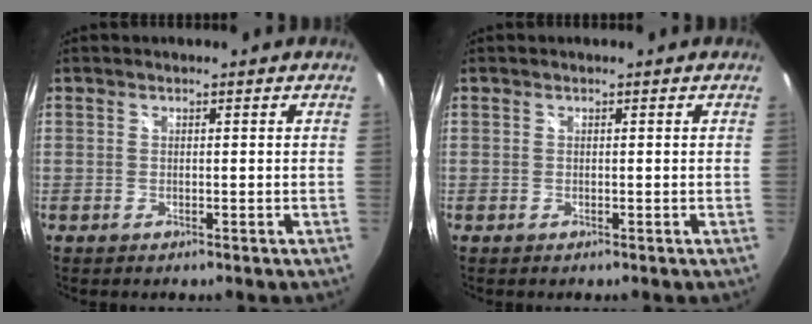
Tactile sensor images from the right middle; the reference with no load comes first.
{"total": 0.0}